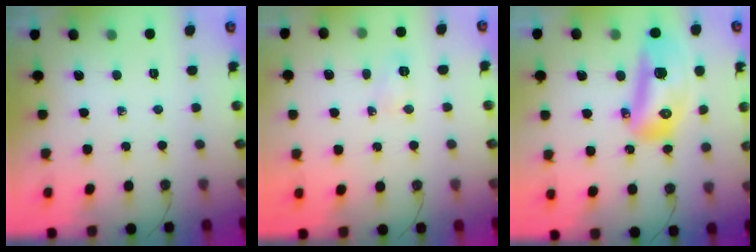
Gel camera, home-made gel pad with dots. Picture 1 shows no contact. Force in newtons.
{"total": 3.5, "press": 3.5, "slide": 0.5}
{"total": 15.9, "press": 15.8, "slide": 2.0}